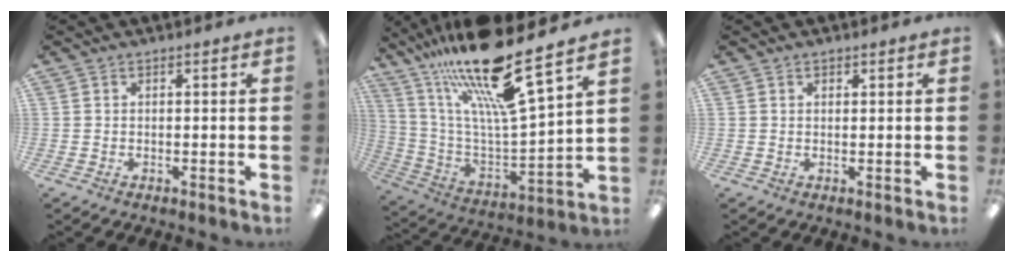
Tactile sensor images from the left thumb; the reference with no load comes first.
{"total": 23.0, "force": [17.8, 3.4, 14.3], "torque": [-0.269, -0.119, 0.286]}
{"total": 1.1, "force": [0.7, 0.8, 0.5], "torque": [-0.003, -0.001, 0.011]}